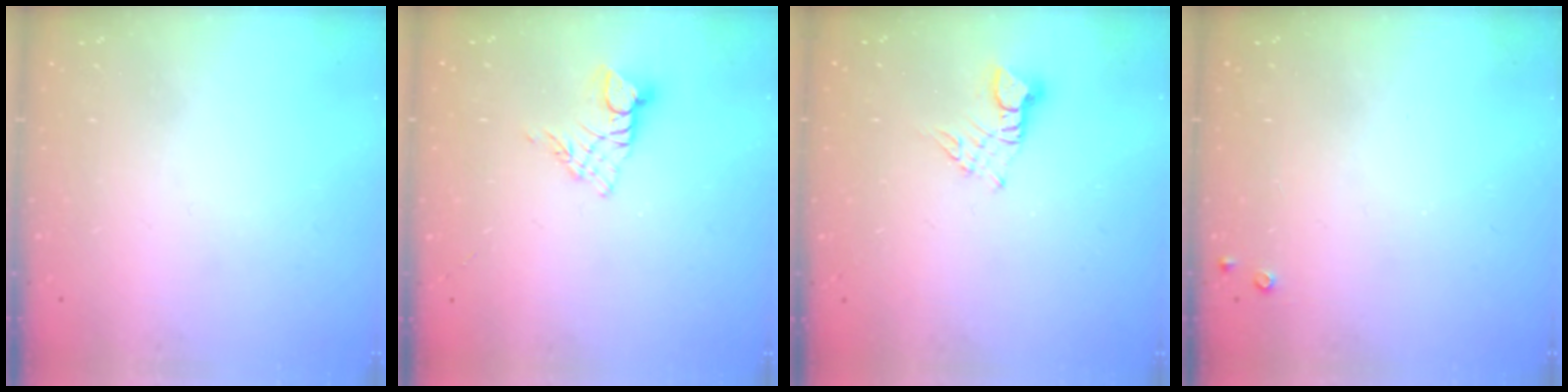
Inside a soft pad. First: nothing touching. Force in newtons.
{"total": 6.5, "press": 6.5, "slide": 0.6}
{"total": 3.2, "press": 3.2, "slide": 0.4}
{"total": 3.5, "press": 3.5, "slide": 0.6}